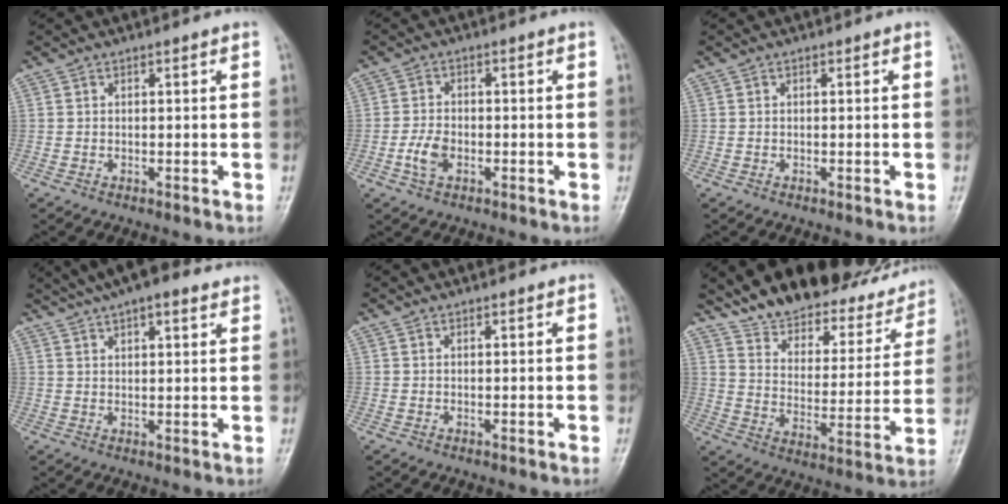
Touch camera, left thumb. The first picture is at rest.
{"total": 3.8, "force": [-1.4, 2.3, 2.7], "torque": [-0.055, 0.009, -0.027]}
{"total": 0.0}
{"total": 12.2, "force": [8.9, 3.9, 7.4], "torque": [-0.099, 0.008, 0.134]}
{"total": 1.3, "force": [1.1, 0.3, 0.6], "torque": [-0.005, -0.002, 0.015]}
{"total": 23.6, "force": [19.9, 8.8, 9.1], "torque": [-0.098, -0.091, 0.281]}